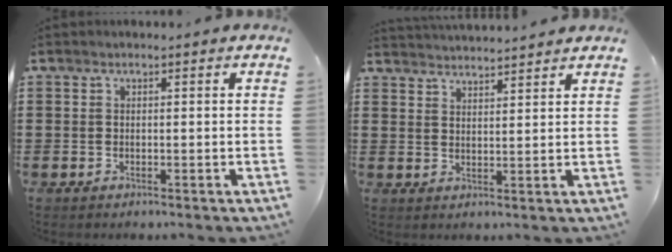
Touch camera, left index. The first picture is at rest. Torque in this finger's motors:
{"motor_torque": [2.14, 0.00, 0.27, 0.08]}